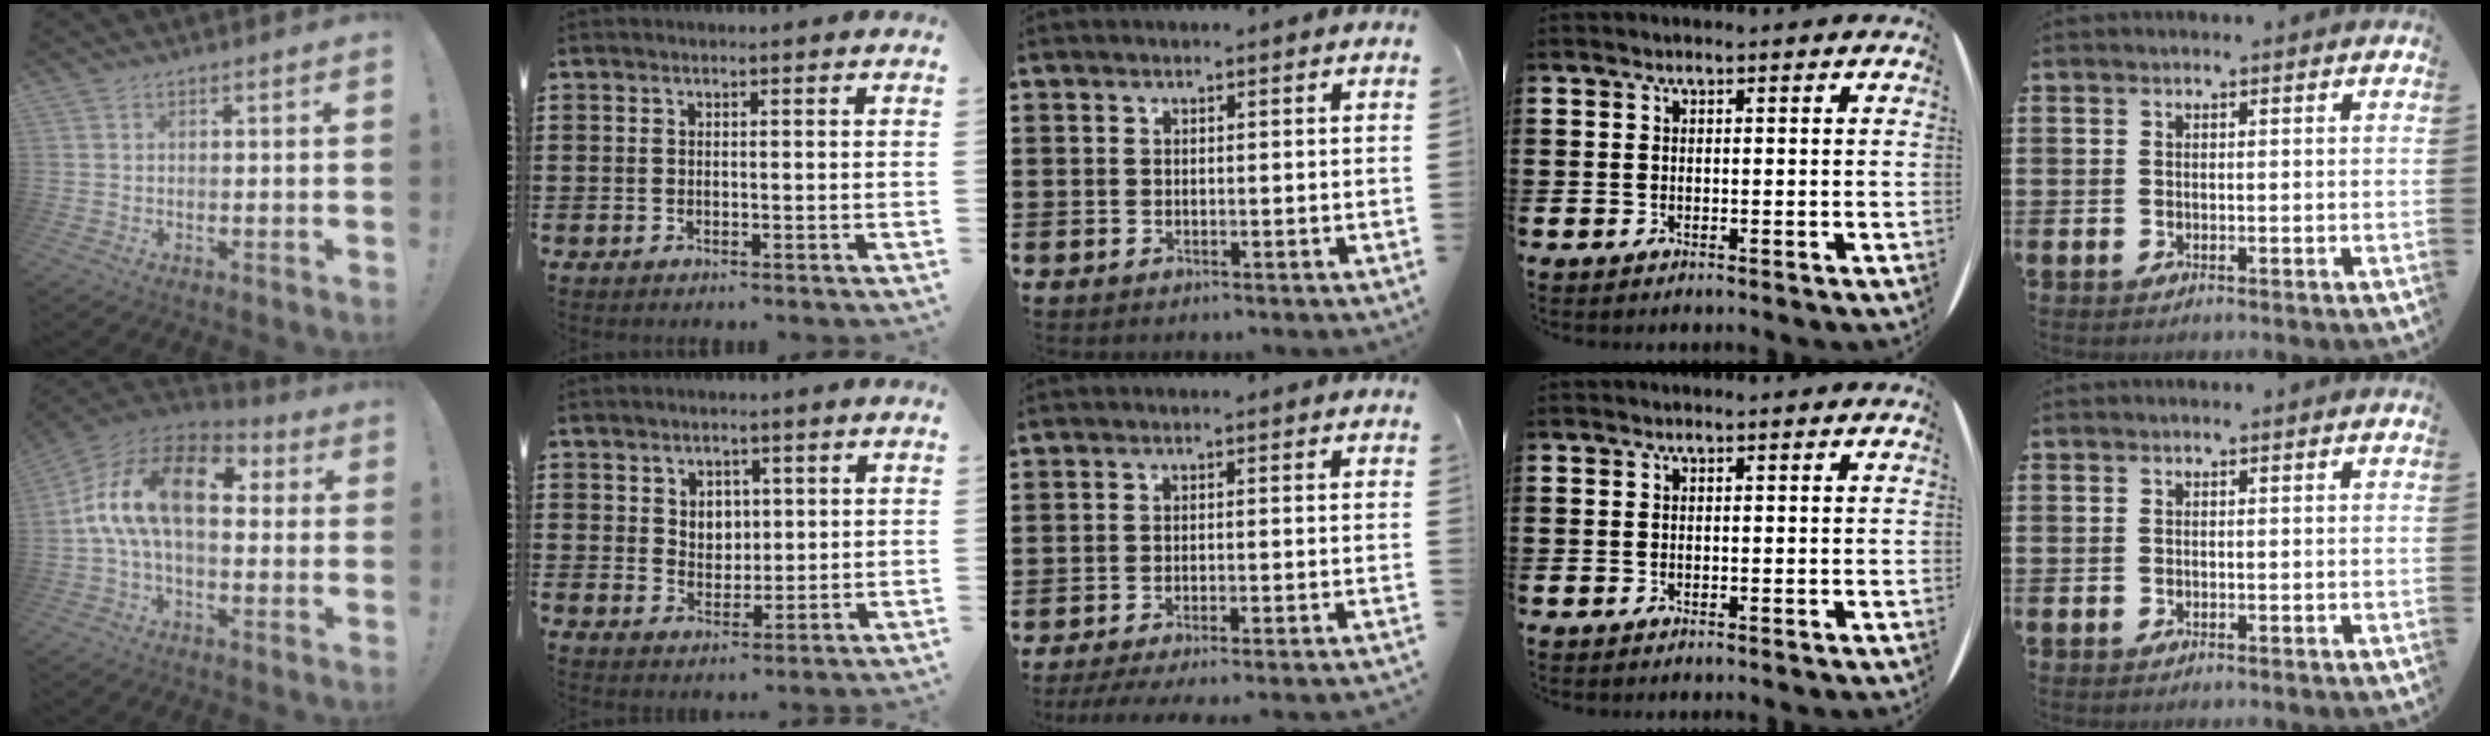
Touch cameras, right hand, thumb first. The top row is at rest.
{"thumb": {"total": 19.0, "force": [3.7, 9.6, 15.9], "torque": [-0.288, 0.000, 0.060]}, "index": {"total": 3.6, "force": [1.8, 3.0, 1.0], "torque": [-0.024, 0.006, 0.031]}, "middle": {"total": 3.7, "force": [-3.4, -0.4, 1.3], "torque": [-0.020, -0.004, -0.069]}}